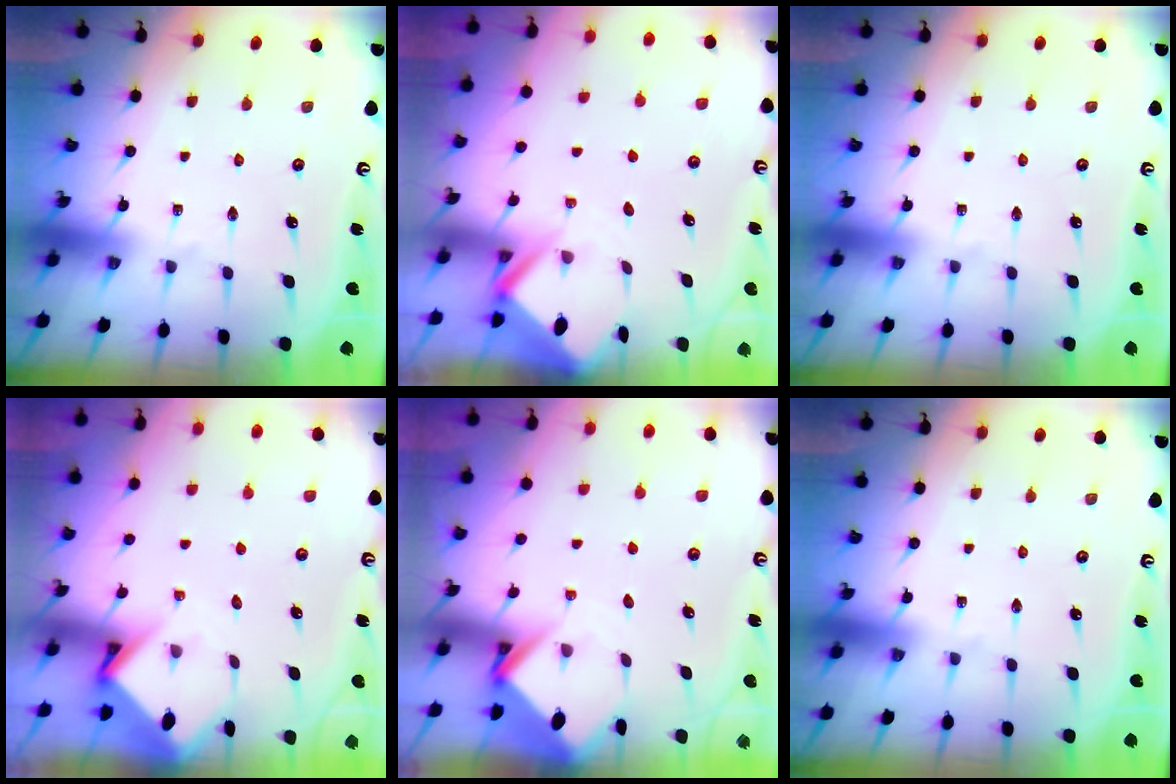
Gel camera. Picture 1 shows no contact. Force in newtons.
{"total": 2.4, "press": 2.4, "slide": 0.2}
{"total": 0.0}
{"total": 3.8, "press": 3.8, "slide": 0.2}
{"total": 3.6, "press": 3.6, "slide": 0.2}
{"total": 0.0}